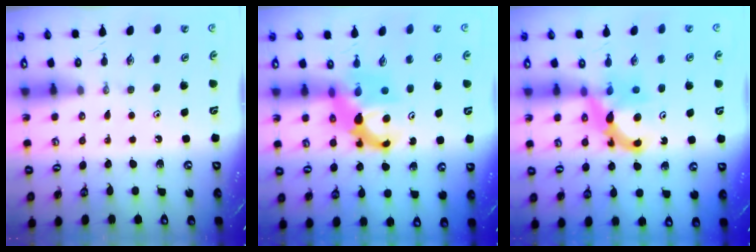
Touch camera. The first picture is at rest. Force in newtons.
{"total": 7.7, "press": 7.7, "slide": 0.5}
{"total": 7.5, "press": 7.4, "slide": 0.7}